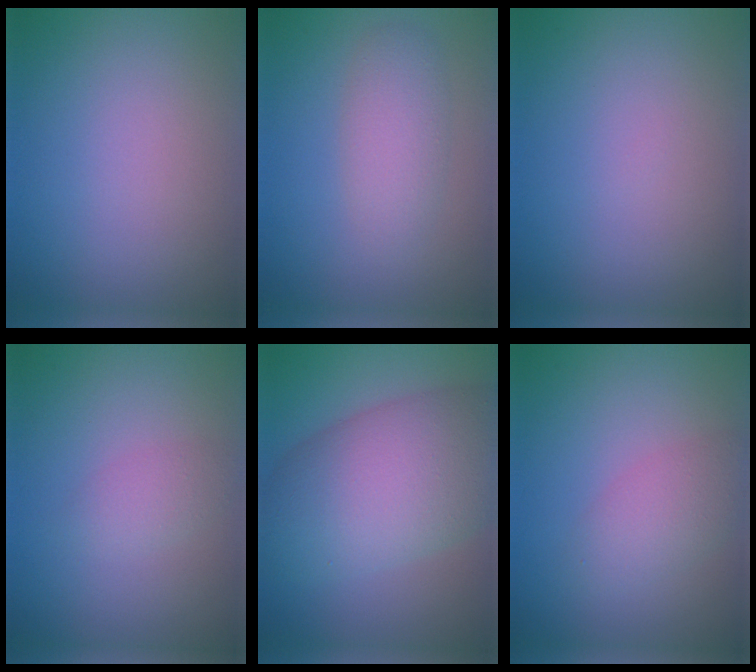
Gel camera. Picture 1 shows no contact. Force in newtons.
{"total": 2.9, "press": 2.9, "slide": 0.0}
{"total": 0.0}
{"total": 1.6, "press": 1.6, "slide": 0.0}
{"total": 10.4, "press": 10.3, "slide": 0.3}
{"total": 2.8, "press": 2.8, "slide": 0.0}